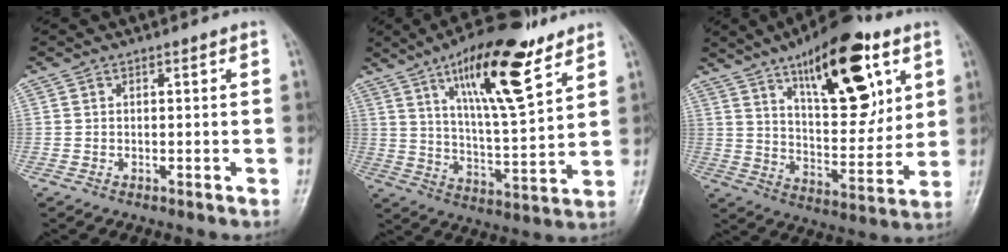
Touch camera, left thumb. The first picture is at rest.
{"total": 18.5, "force": [10.5, 5.3, 14.2], "torque": [-0.208, -0.050, 0.177]}
{"total": 21.7, "force": [10.6, 8.9, 16.7], "torque": [-0.205, -0.046, 0.168]}